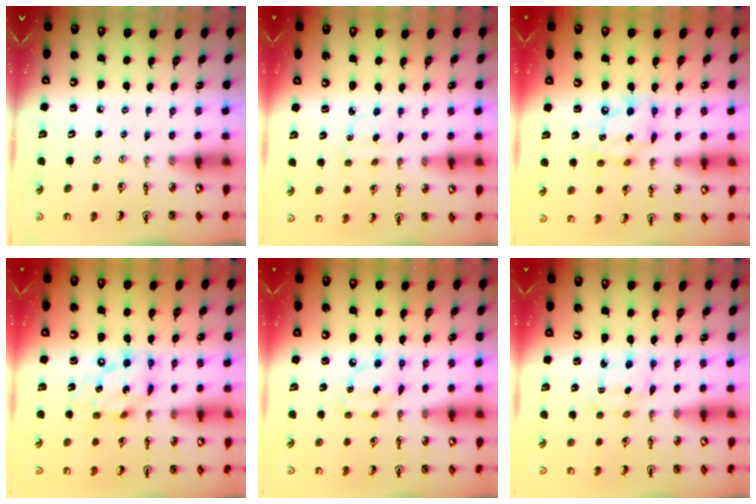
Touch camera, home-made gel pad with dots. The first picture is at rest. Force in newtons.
{"total": 2.9, "press": 2.9, "slide": 0.4}
{"total": 12.7, "press": 12.6, "slide": 1.6}
{"total": 13.6, "press": 13.5, "slide": 1.1}
{"total": 7.5, "press": 7.5, "slide": 0.4}
{"total": 2.5, "press": 2.5, "slide": 0.3}